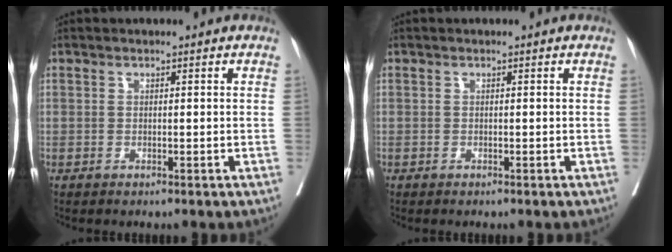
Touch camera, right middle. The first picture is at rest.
{"total": 0.0}